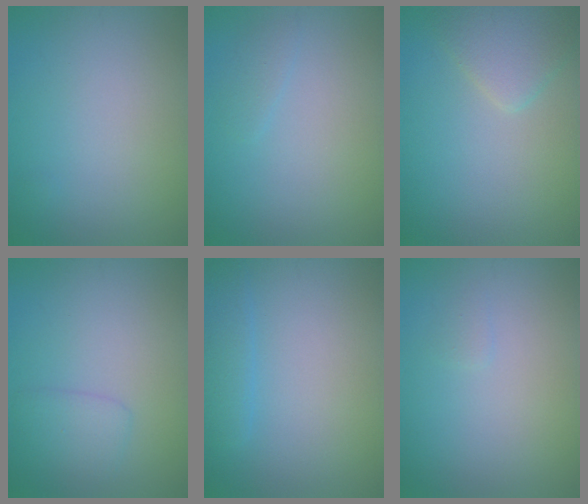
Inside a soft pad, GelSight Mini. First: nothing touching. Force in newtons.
{"total": 0.9, "press": 0.9, "slide": 0.1}
{"total": 2.6, "press": 2.6, "slide": 0.2}
{"total": 1.8, "press": 1.8, "slide": 0.1}
{"total": 2.1, "press": 2.1, "slide": 0.1}
{"total": 0.5, "press": 0.5, "slide": 0.1}